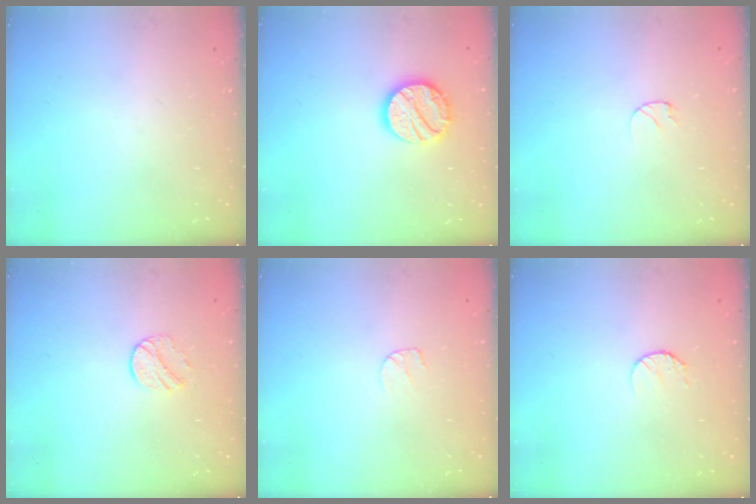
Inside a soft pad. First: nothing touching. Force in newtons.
{"total": 14.6, "press": 14.6, "slide": 1.1}
{"total": 4.8, "press": 4.8, "slide": 0.3}
{"total": 6.0, "press": 6.0, "slide": 0.7}
{"total": 3.9, "press": 3.9, "slide": 0.4}
{"total": 5.6, "press": 5.5, "slide": 0.6}